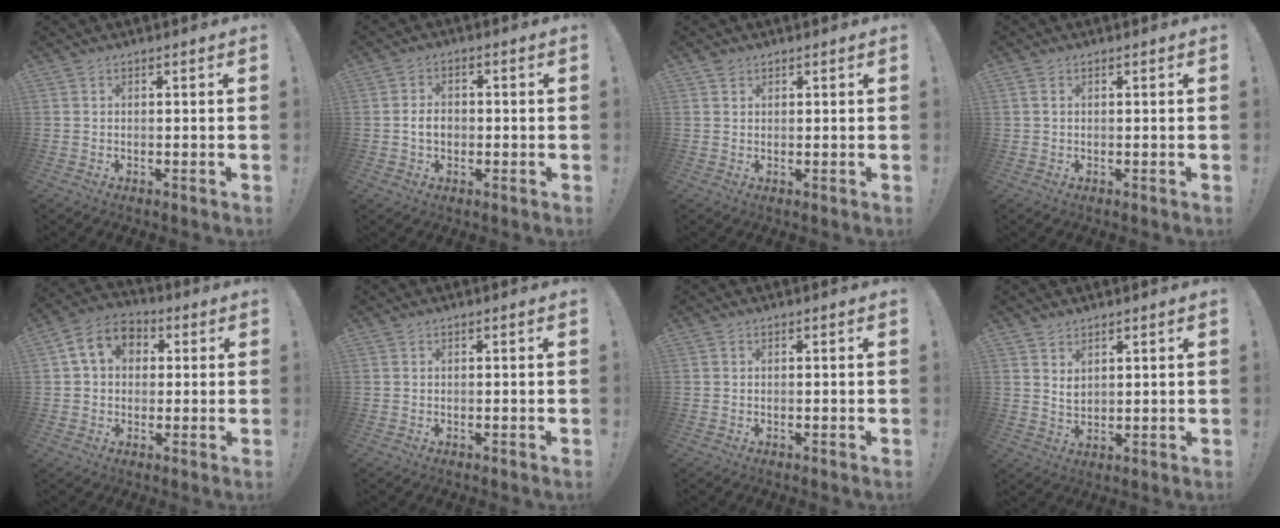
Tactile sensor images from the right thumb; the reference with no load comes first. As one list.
[{"total": 4.4, "force": [-0.6, 3.1, 3.0], "torque": [-0.043, 0.005, -0.015]}, {"total": 1.1, "force": [0.9, 0.7, 0.2], "torque": [-0.002, -0.003, 0.016]}, {"total": 1.0, "force": [0.4, 0.6, 0.7], "torque": [-0.021, 0.005, 0.009]}, {"total": 10.5, "force": [2.9, 8.1, 6.0], "torque": [-0.093, 0.009, 0.061]}, {"total": 0.0}, {"total": 0.0}, {"total": 3.4, "force": [2.3, 1.9, 1.5], "torque": [-0.015, -0.017, 0.040]}]